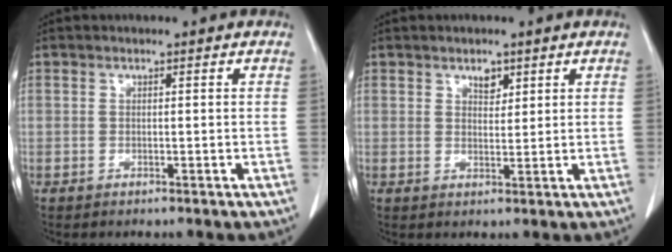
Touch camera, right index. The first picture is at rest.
{"total": 2.4, "force": [1.6, 1.4, 1.2], "torque": [-0.016, -0.003, 0.029]}